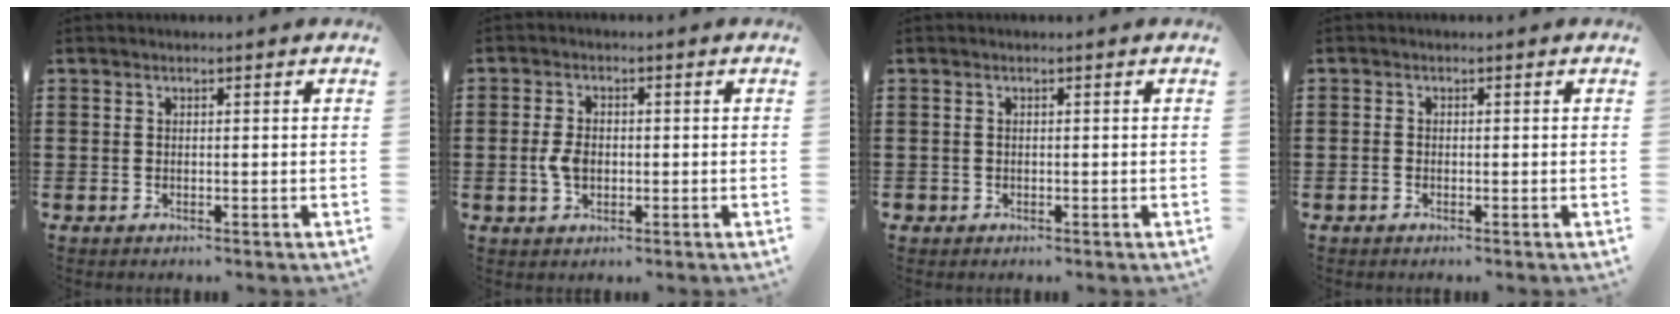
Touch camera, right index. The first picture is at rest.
{"total": 3.7, "force": [-0.4, 2.4, 2.8], "torque": [-0.069, 0.000, -0.012]}
{"total": 0.6, "force": [-0.3, 0.5, 0.0], "torque": [0.000, 0.003, -0.009]}
{"total": 0.8, "force": [-0.5, 0.6, 0.2], "torque": [-0.004, 0.002, -0.010]}